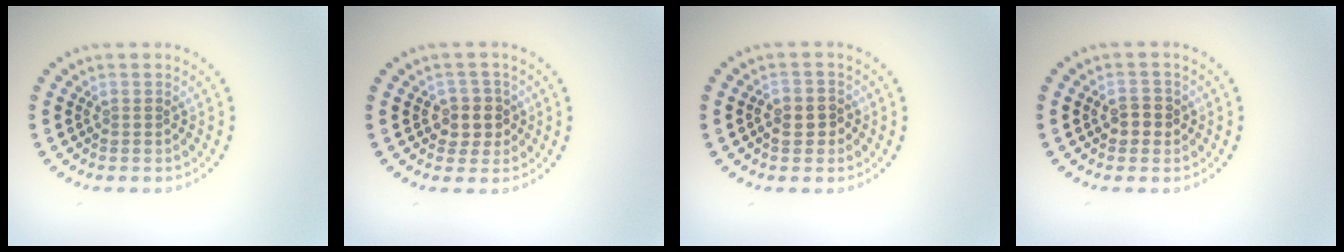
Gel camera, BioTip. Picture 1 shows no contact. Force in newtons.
{"total": 2.6, "press": 2.4, "slide": 1.1}
{"total": 1.8, "press": 1.7, "slide": 0.5}
{"total": 1.9, "press": 1.8, "slide": 0.4}